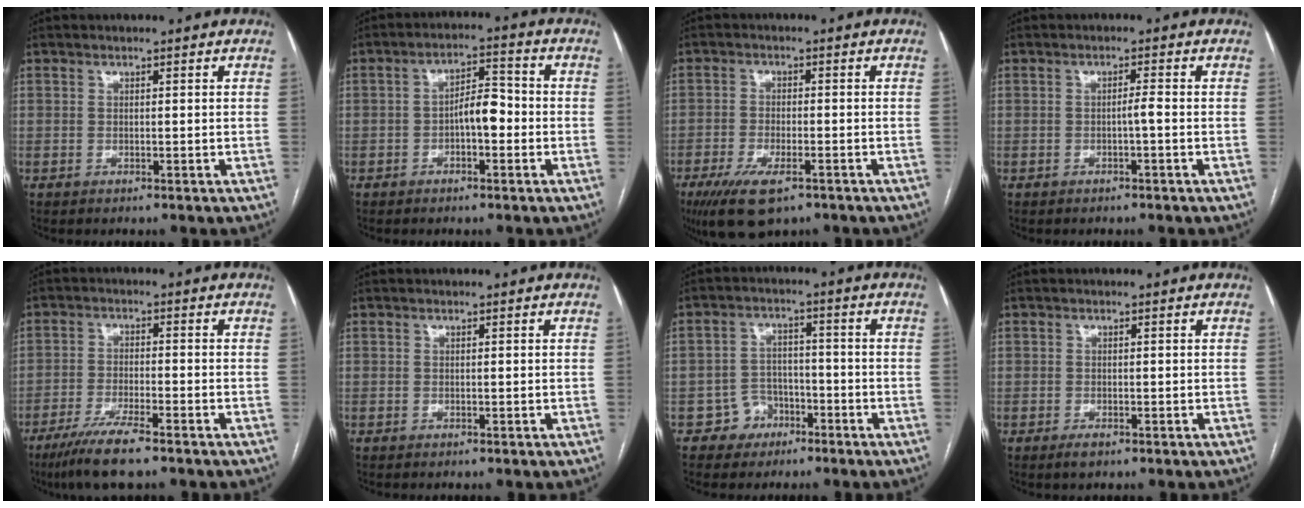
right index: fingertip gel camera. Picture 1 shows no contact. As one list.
[{"total": 5.2, "force": [-1.3, 2.1, 4.6], "torque": [-0.074, 0.021, -0.022]}, {"total": 8.4, "force": [-5.2, 2.9, 5.9], "torque": [-0.106, -0.014, -0.084]}, {"total": 1.4, "force": [-0.5, -0.1, 1.3], "torque": [-0.019, 0.002, -0.008]}, {"total": 8.1, "force": [-5.9, 0.6, 5.5], "torque": [-0.101, -0.021, -0.105]}, {"total": 0.0}, {"total": 4.9, "force": [-2.7, 4.0, 0.4], "torque": [0.002, 0.016, -0.039]}, {"total": 1.4, "force": [-0.9, 0.8, 0.8], "torque": [-0.013, 0.000, -0.011]}]